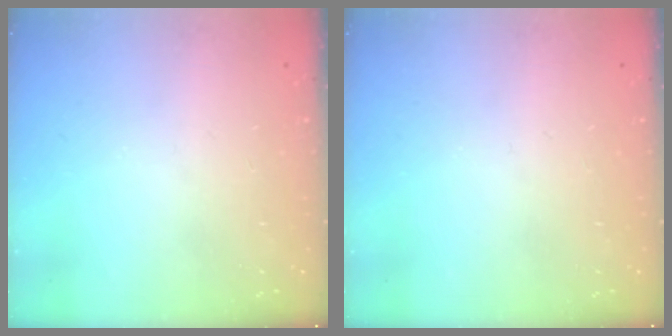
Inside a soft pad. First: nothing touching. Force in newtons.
{"total": 0.0}